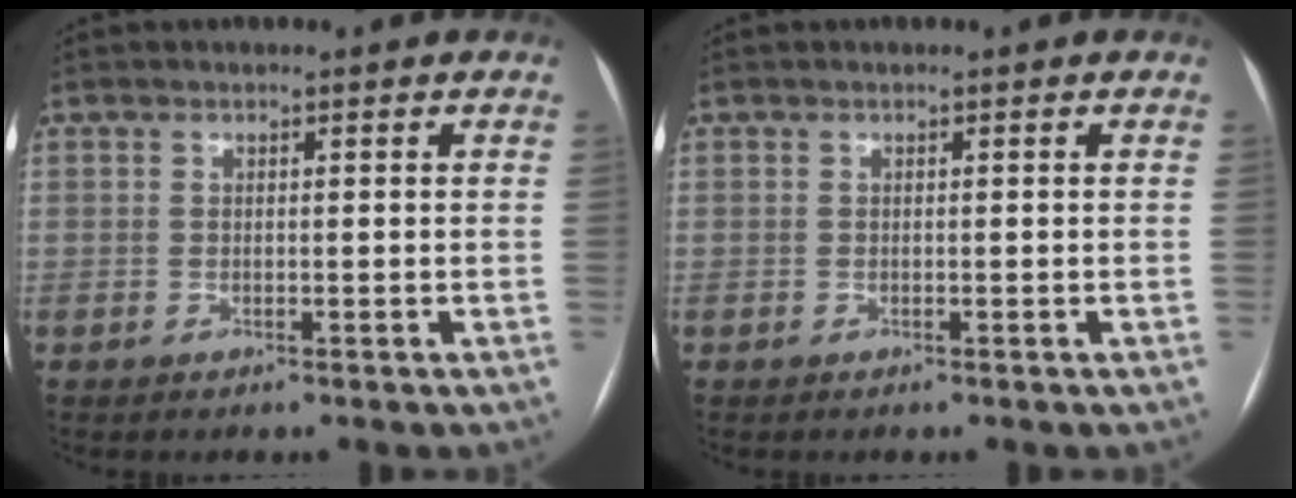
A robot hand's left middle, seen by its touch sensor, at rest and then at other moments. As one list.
[{"total": 0.0}]